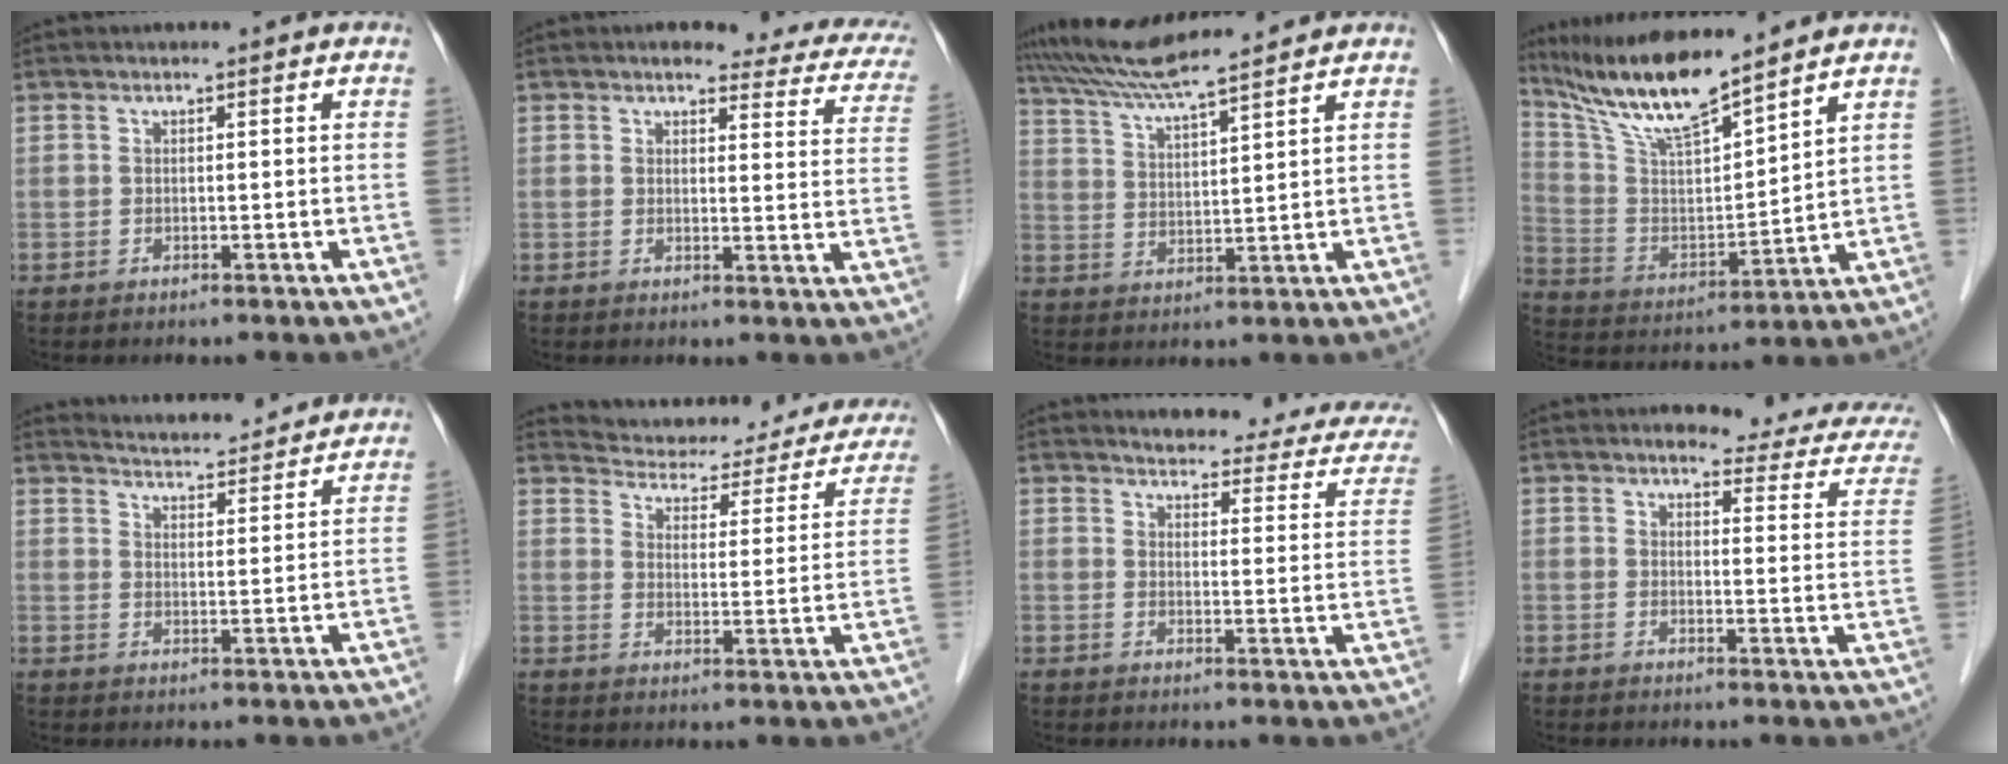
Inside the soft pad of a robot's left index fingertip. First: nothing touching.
{"total": 13.4, "force": [11.1, 4.0, 6.4], "torque": [-0.043, -0.006, 0.095]}
{"total": 9.1, "force": [8.3, -0.9, 3.6], "torque": [-0.074, 0.019, 0.154]}
{"total": 13.9, "force": [12.0, 0.6, 7.0], "torque": [-0.142, 0.003, 0.230]}
{"total": 11.4, "force": [11.1, 1.3, 2.5], "torque": [-0.040, 0.008, 0.146]}
{"total": 21.5, "force": [19.9, 5.9, 5.8], "torque": [-0.072, -0.026, 0.233]}
{"total": 17.9, "force": [15.8, 4.6, 7.0], "torque": [-0.053, -0.023, 0.156]}
{"total": 12.5, "force": [10.7, 3.1, 5.6], "torque": [-0.041, -0.022, 0.092]}